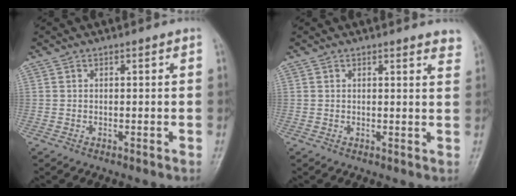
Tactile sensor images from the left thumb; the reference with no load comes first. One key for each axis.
{"total": 3.6, "fx": 3.4, "fy": 0.6, "fz": 0.9, "tx": -0.001, "ty": -0.020, "tz": 0.020}